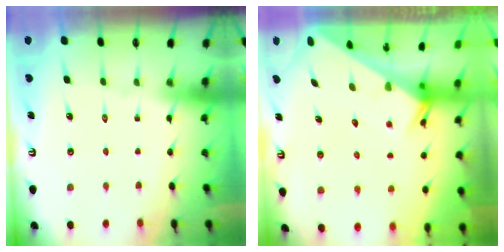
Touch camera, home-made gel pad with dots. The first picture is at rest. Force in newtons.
{"total": 2.6, "press": 2.6, "slide": 0.1}